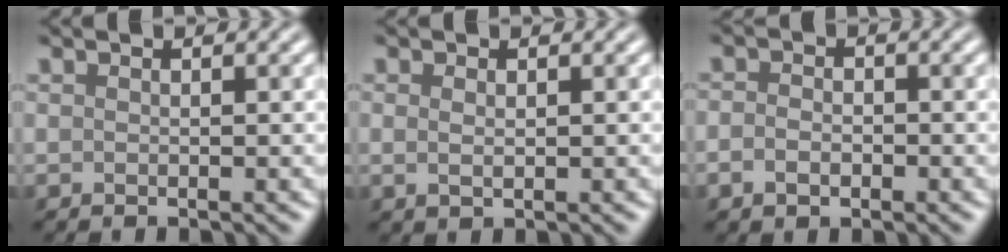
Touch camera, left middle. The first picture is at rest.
{"total": 0.9, "force": [0.2, 0.4, 0.8], "torque": [-0.017, -0.002, 0.005]}
{"total": 1.9, "force": [-0.7, 1.3, 1.1], "torque": [-0.016, -0.001, -0.021]}